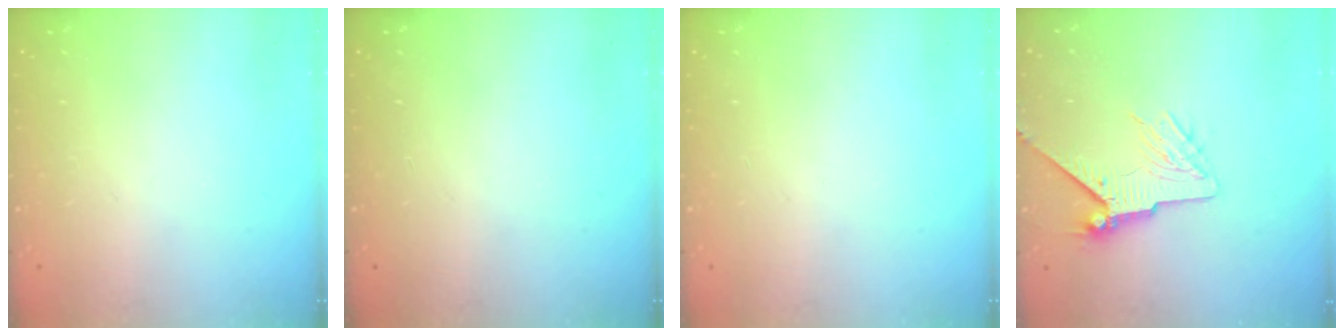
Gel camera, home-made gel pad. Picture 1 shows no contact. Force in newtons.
{"total": 0.0}
{"total": 0.0}
{"total": 7.3, "press": 7.2, "slide": 1.1}